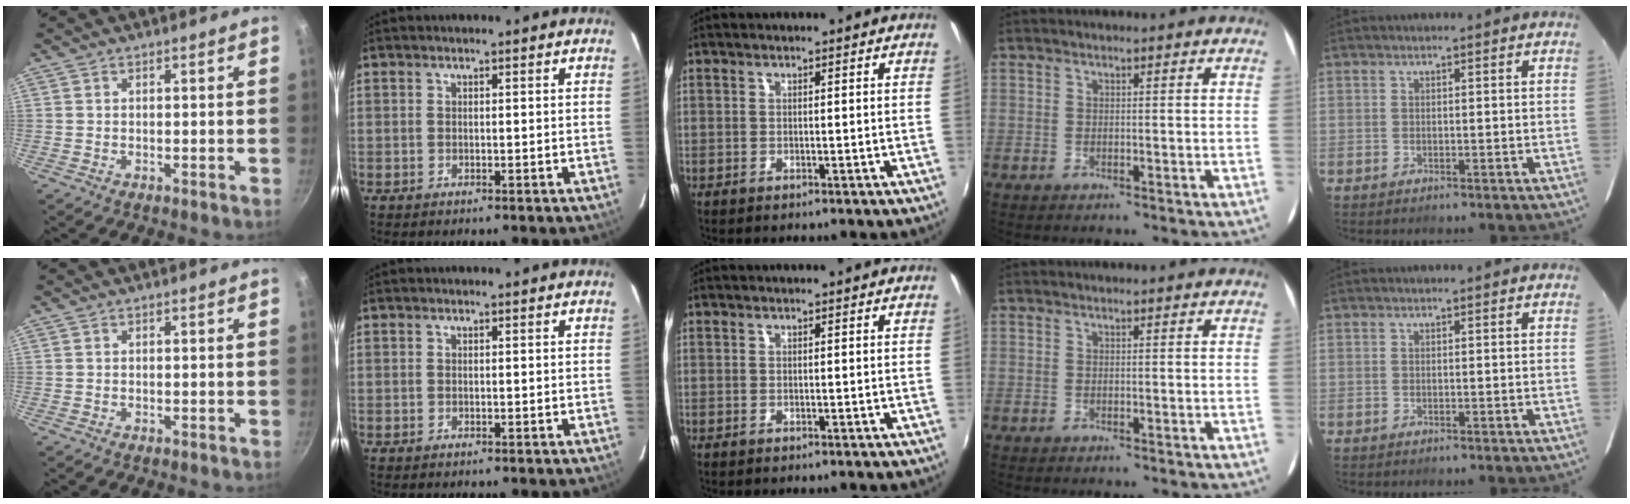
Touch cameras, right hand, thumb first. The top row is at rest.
{}